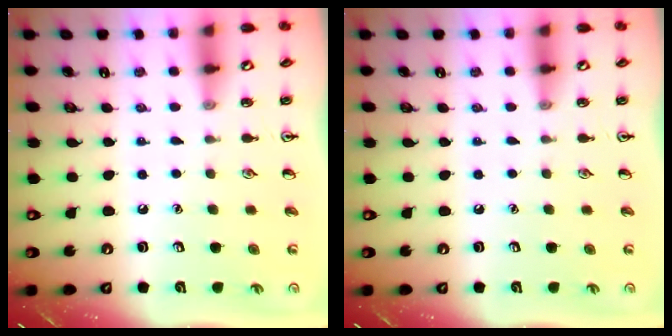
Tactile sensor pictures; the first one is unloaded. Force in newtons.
{"total": 0.0}